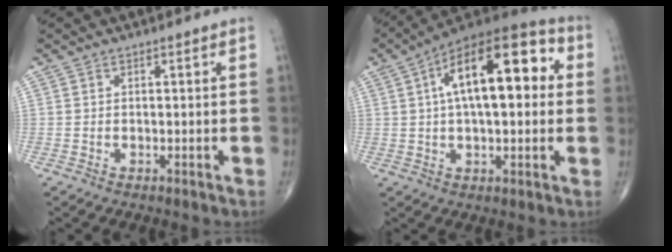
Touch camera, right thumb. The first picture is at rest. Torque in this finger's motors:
{"motor_torque": [0.78, 4.23, 1.46, -0.07, 0.13]}